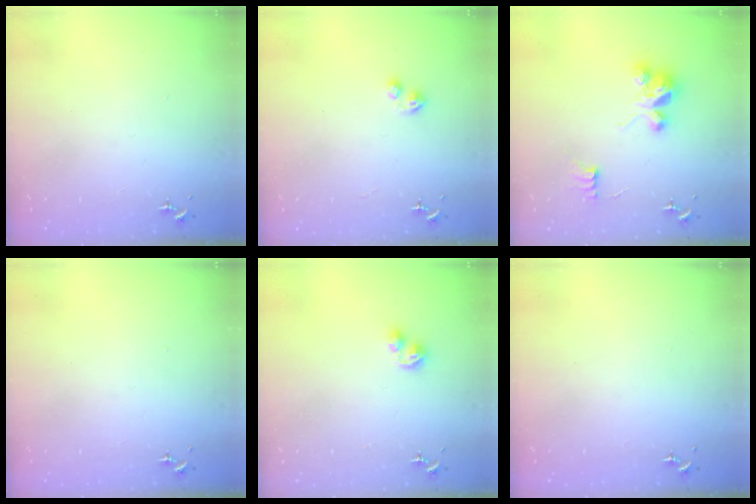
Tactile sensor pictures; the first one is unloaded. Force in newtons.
{"total": 2.2, "press": 2.2, "slide": 0.2}
{"total": 9.0, "press": 9.0, "slide": 0.3}
{"total": 0.0}
{"total": 3.8, "press": 3.8, "slide": 0.4}
{"total": 0.0}